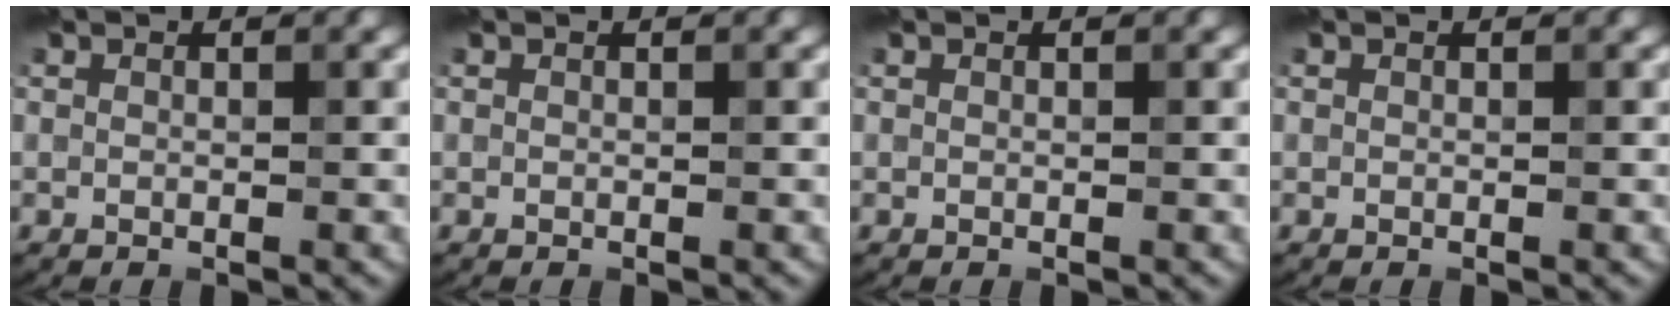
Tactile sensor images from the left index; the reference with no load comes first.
{"total": 0.0}
{"total": 0.0}
{"total": 0.0}